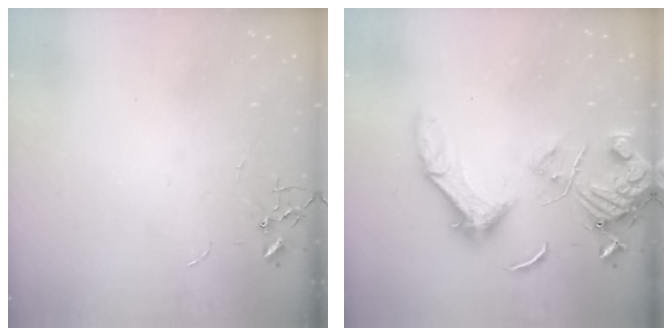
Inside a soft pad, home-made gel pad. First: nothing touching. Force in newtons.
{"total": 14.7, "press": 14.6, "slide": 1.7}